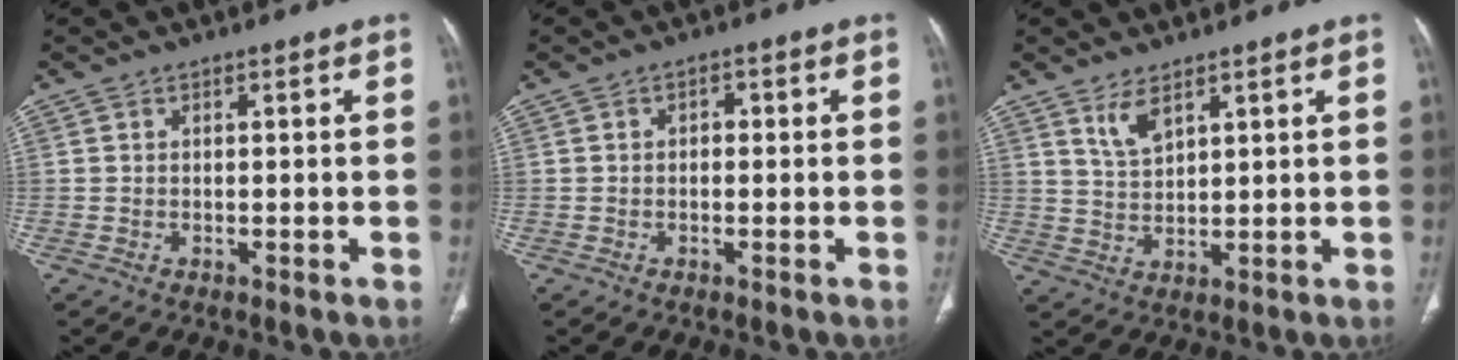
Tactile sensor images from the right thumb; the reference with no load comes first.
{"total": 1.4, "force": [0.0, 1.0, 1.0], "torque": [-0.009, 0.008, -0.003]}
{"total": 4.5, "force": [3.0, 1.7, 2.9], "torque": [-0.054, -0.022, 0.068]}